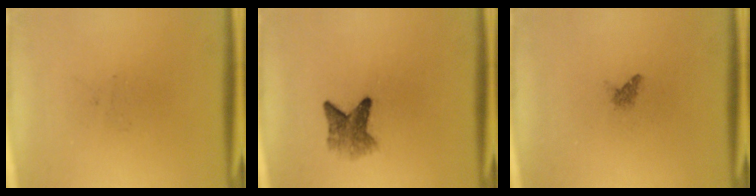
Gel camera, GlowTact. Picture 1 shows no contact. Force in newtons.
{"total": 3.6}
{"total": 0.7}